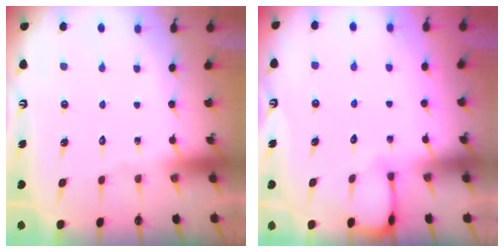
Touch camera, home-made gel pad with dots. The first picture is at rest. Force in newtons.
{"total": 3.0, "press": 3.0, "slide": 0.3}